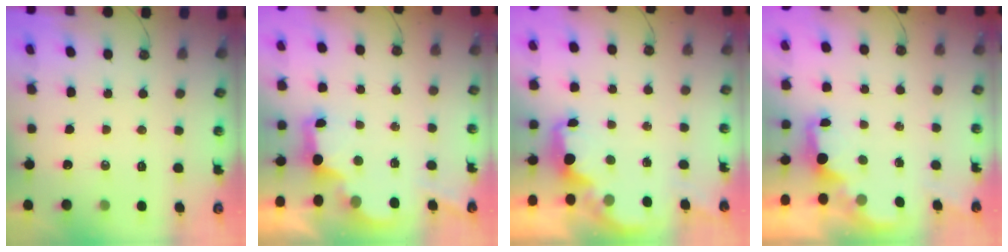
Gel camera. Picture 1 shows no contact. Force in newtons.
{"total": 2.9, "press": 2.7, "slide": 0.9}
{"total": 2.0, "press": 1.8, "slide": 0.7}
{"total": 1.6, "press": 1.5, "slide": 0.6}